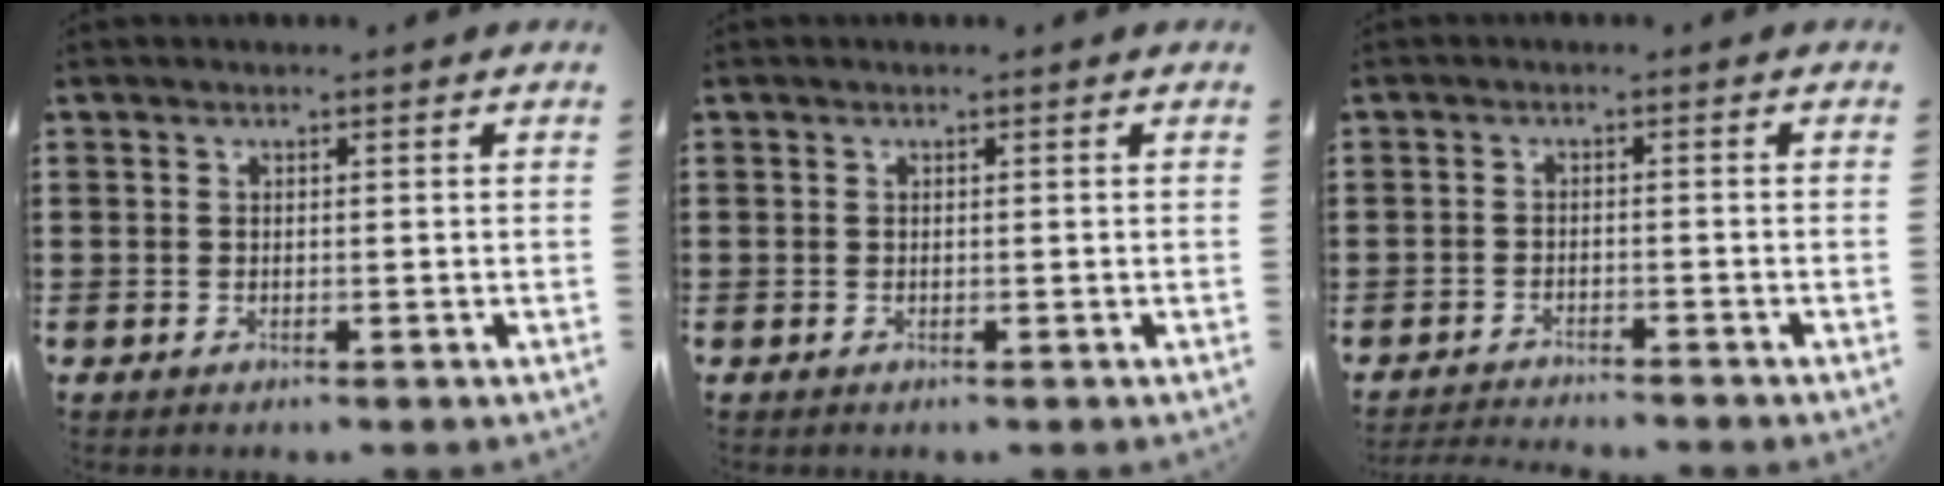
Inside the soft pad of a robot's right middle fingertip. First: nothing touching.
{"total": 0.0}
{"total": 2.2, "force": [-2.2, -0.2, 0.1], "torque": [-0.006, -0.002, -0.045]}